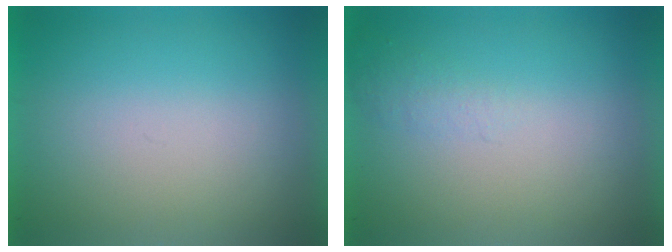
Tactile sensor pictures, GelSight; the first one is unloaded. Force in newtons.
{"total": 1.1}